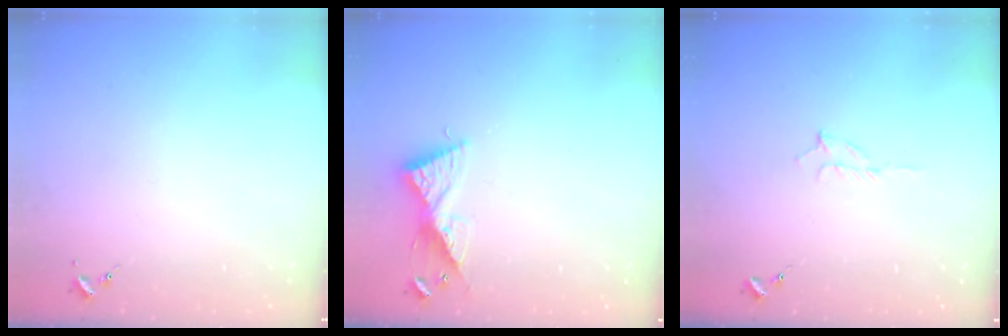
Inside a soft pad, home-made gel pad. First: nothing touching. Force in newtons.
{"total": 9.3, "press": 9.3, "slide": 0.7}
{"total": 5.6, "press": 5.6, "slide": 0.6}